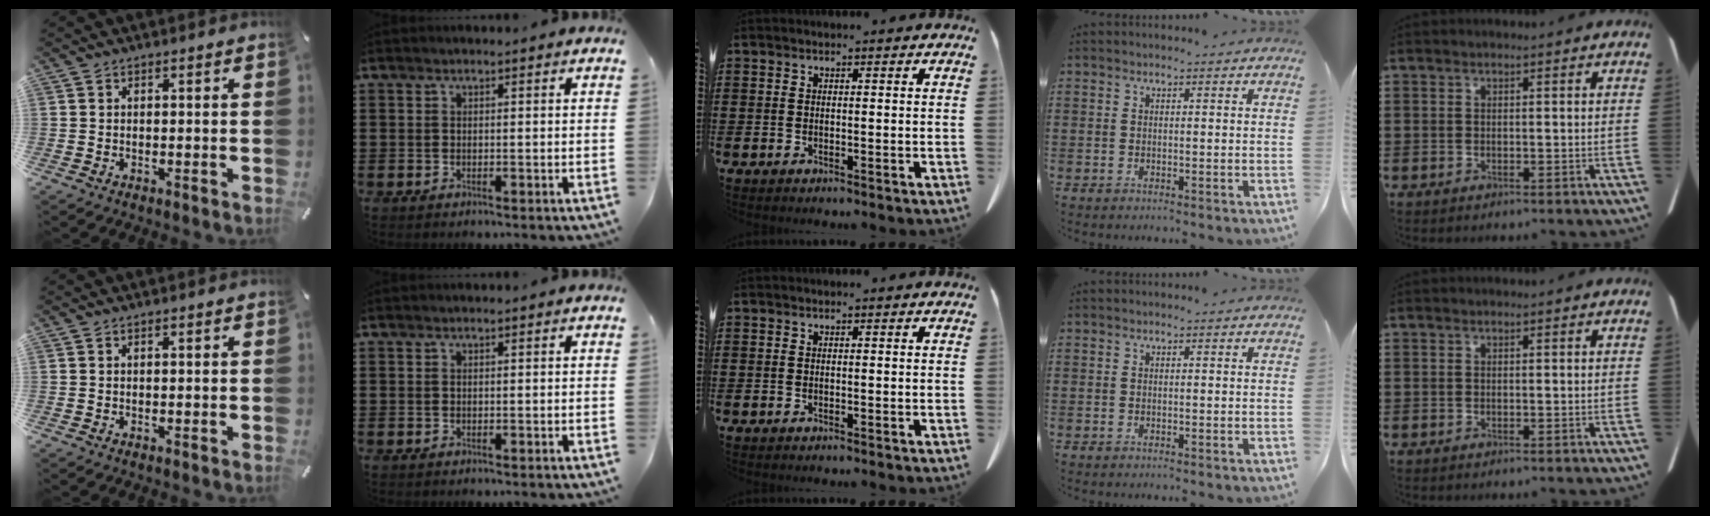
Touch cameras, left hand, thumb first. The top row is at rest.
{}